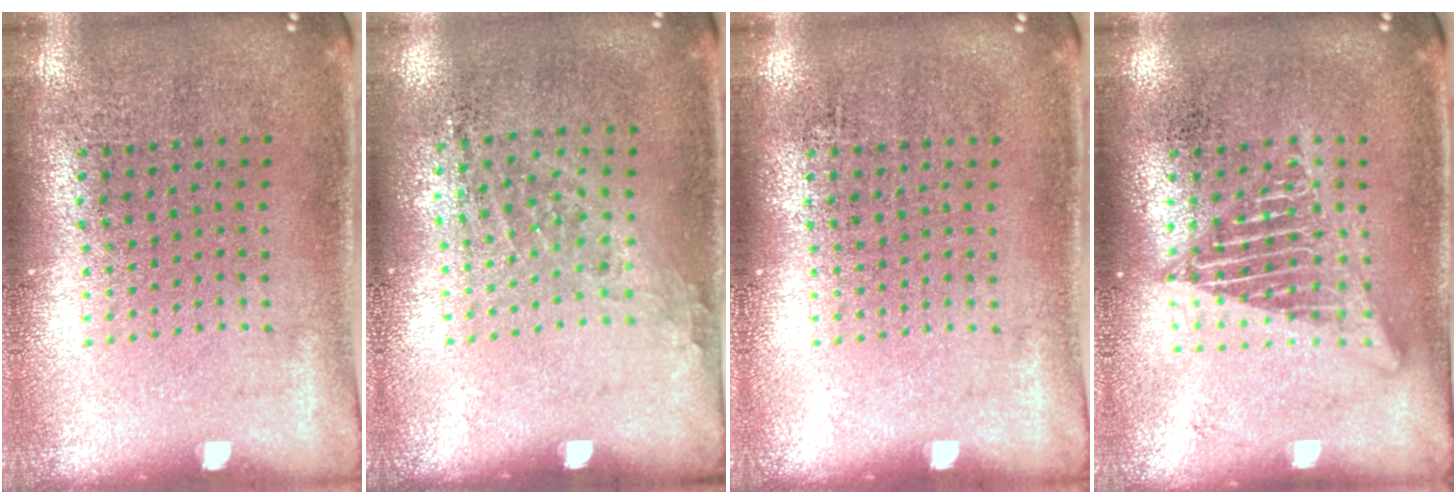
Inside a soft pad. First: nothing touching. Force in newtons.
{"total": 1.0, "press": 0.8, "slide": 0.6}
{"total": 0.0}
{"total": 2.8, "press": 2.8, "slide": 0.3}